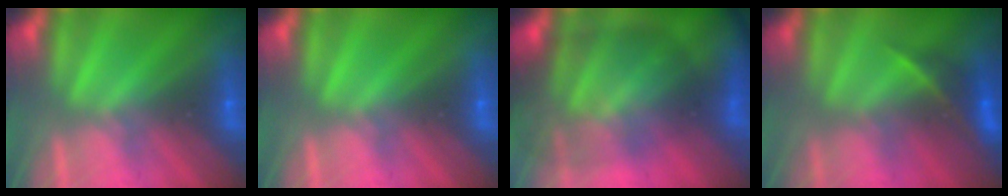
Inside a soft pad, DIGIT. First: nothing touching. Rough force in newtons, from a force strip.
{"total": 0.0}
{"total": 11.4}
{"total": 2.4}